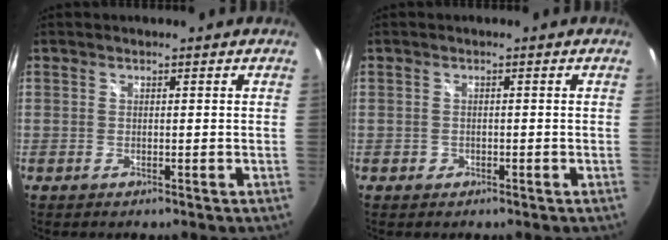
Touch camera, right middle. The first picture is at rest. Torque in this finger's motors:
{"motor_torque": [-0.25, 0.02, 0.01, -0.01]}